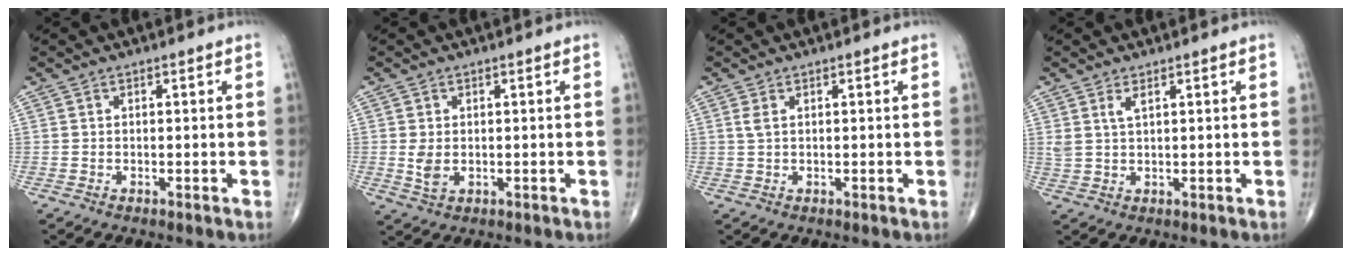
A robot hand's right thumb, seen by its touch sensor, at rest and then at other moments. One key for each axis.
{"total": 3.0, "fx": -0.1, "fy": 2.0, "fz": 2.3, "tx": -0.045, "ty": -0.007, "tz": 0.003}
{"total": 1.3, "fx": 0.5, "fy": 0.5, "fz": 1.1, "tx": -0.030, "ty": 0.007, "tz": 0.015}
{"total": 2.4, "fx": 1.3, "fy": 0.8, "fz": 1.9, "tx": -0.044, "ty": -0.004, "tz": 0.033}